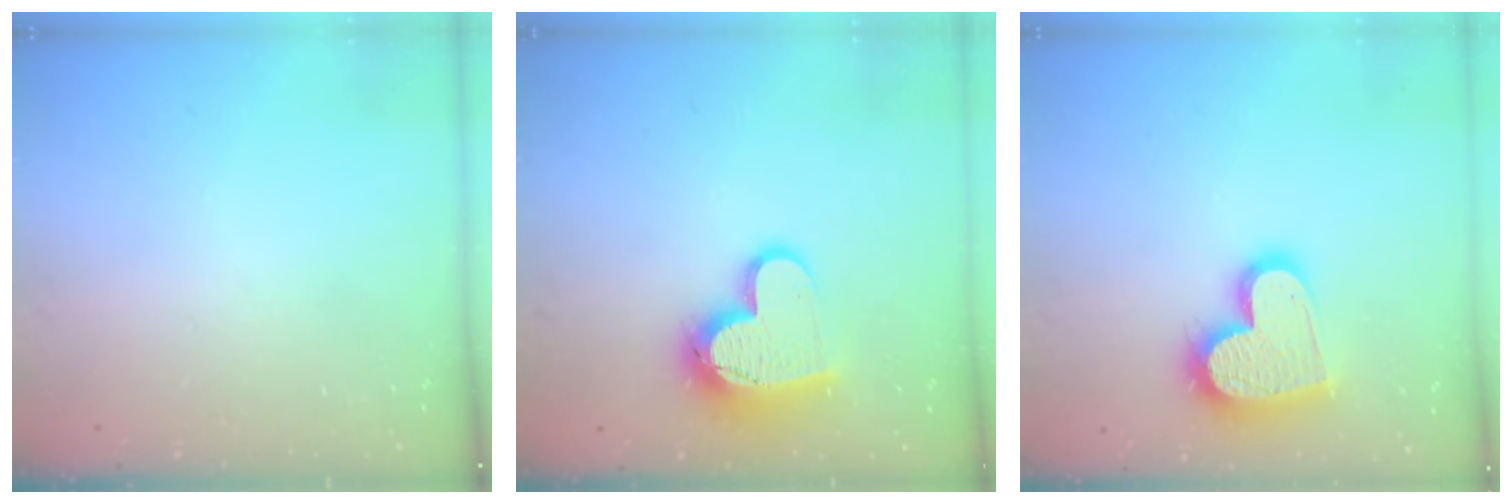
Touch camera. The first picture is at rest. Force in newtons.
{"total": 15.0, "press": 15.0, "slide": 1.0}
{"total": 18.9, "press": 18.9, "slide": 1.5}